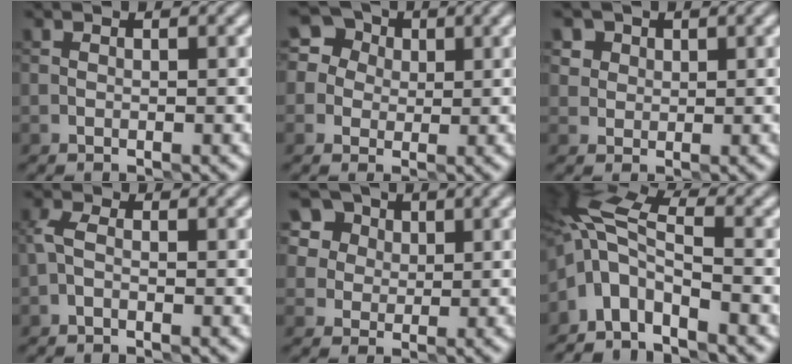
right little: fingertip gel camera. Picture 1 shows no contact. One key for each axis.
{"total": 5.7, "fx": 2.1, "fy": 5.0, "fz": 1.7, "tx": -0.017, "ty": 0.039, "tz": 0.014}
{"total": 3.1, "fx": 1.8, "fy": 2.4, "fz": 0.9, "tx": -0.011, "ty": 0.011, "tz": 0.033}
{"total": 1.6, "fx": -0.4, "fy": 0.9, "fz": 1.3, "tx": -0.030, "ty": 0.008, "tz": -0.012}
{"total": 8.3, "fx": 4.5, "fy": 6.4, "fz": 3.0, "tx": -0.058, "ty": 0.029, "tz": 0.059}
{"total": 5.8, "fx": -3.4, "fy": 2.4, "fz": 4.0, "tx": -0.082, "ty": 0.011, "tz": -0.077}